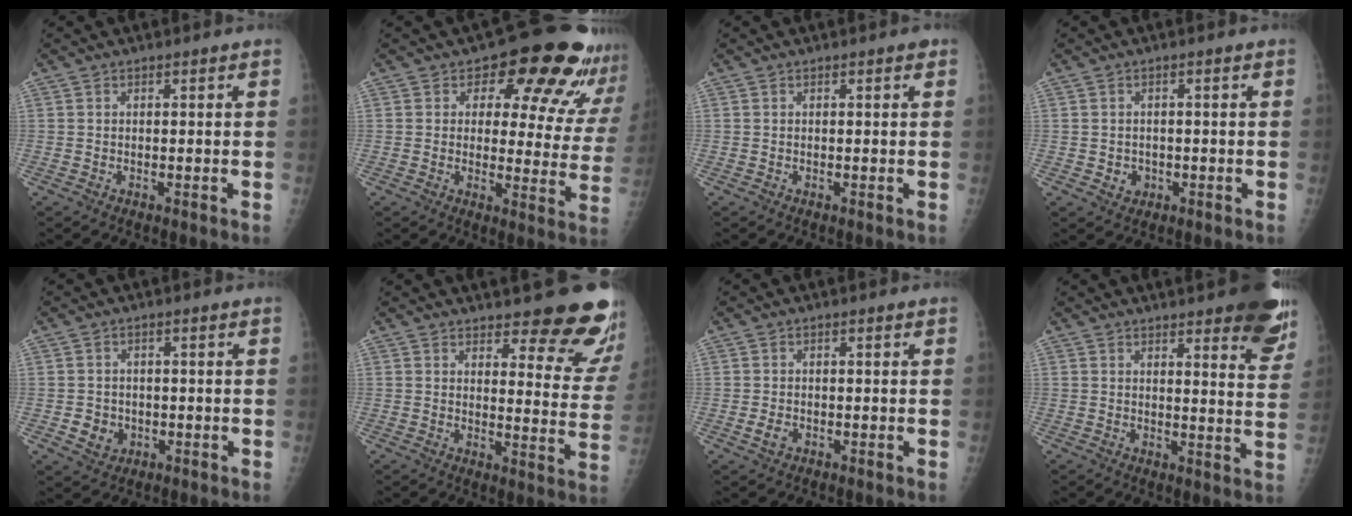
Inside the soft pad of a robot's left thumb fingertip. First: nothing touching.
{"total": 17.6, "force": [12.2, 8.5, 9.5], "torque": [-0.058, -0.066, 0.131]}
{"total": 0.5, "force": [0.3, 0.2, 0.4], "torque": [-0.005, 0.000, 0.000]}
{"total": 2.3, "force": [-0.5, 2.1, 0.8], "torque": [-0.003, 0.004, -0.001]}
{"total": 4.0, "force": [-0.9, 3.6, 1.5], "torque": [-0.010, 0.004, -0.005]}
{"total": 15.8, "force": [12.9, 4.3, 8.0], "torque": [-0.054, -0.101, 0.143]}
{"total": 1.9, "force": [-0.6, 1.3, 1.2], "torque": [-0.020, 0.000, -0.010]}
{"total": 13.8, "force": [9.4, 3.5, 9.4], "torque": [-0.083, -0.051, 0.103]}